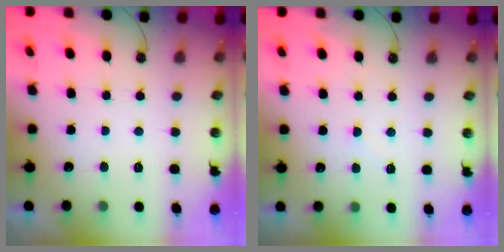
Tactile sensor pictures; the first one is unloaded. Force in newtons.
{"total": 2.8, "press": 2.8, "slide": 0.4}